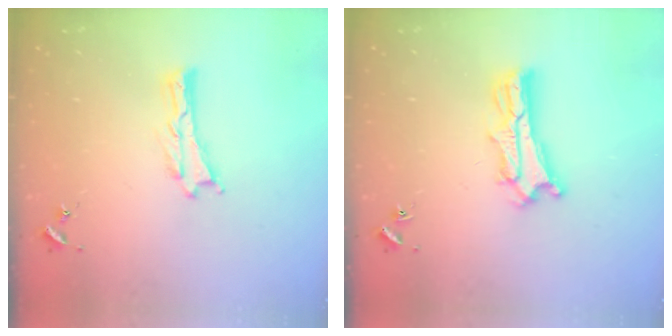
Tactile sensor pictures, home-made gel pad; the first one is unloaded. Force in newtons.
{"total": 5.4, "press": 5.4, "slide": 0.5}